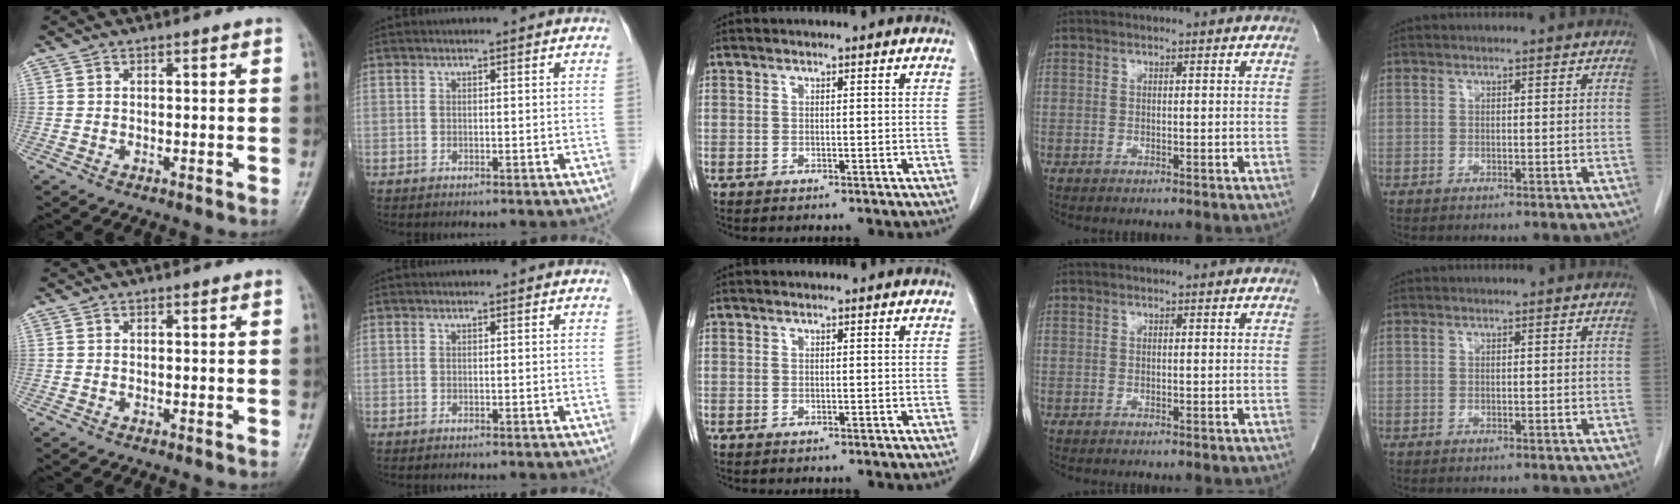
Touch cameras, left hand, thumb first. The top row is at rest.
{}